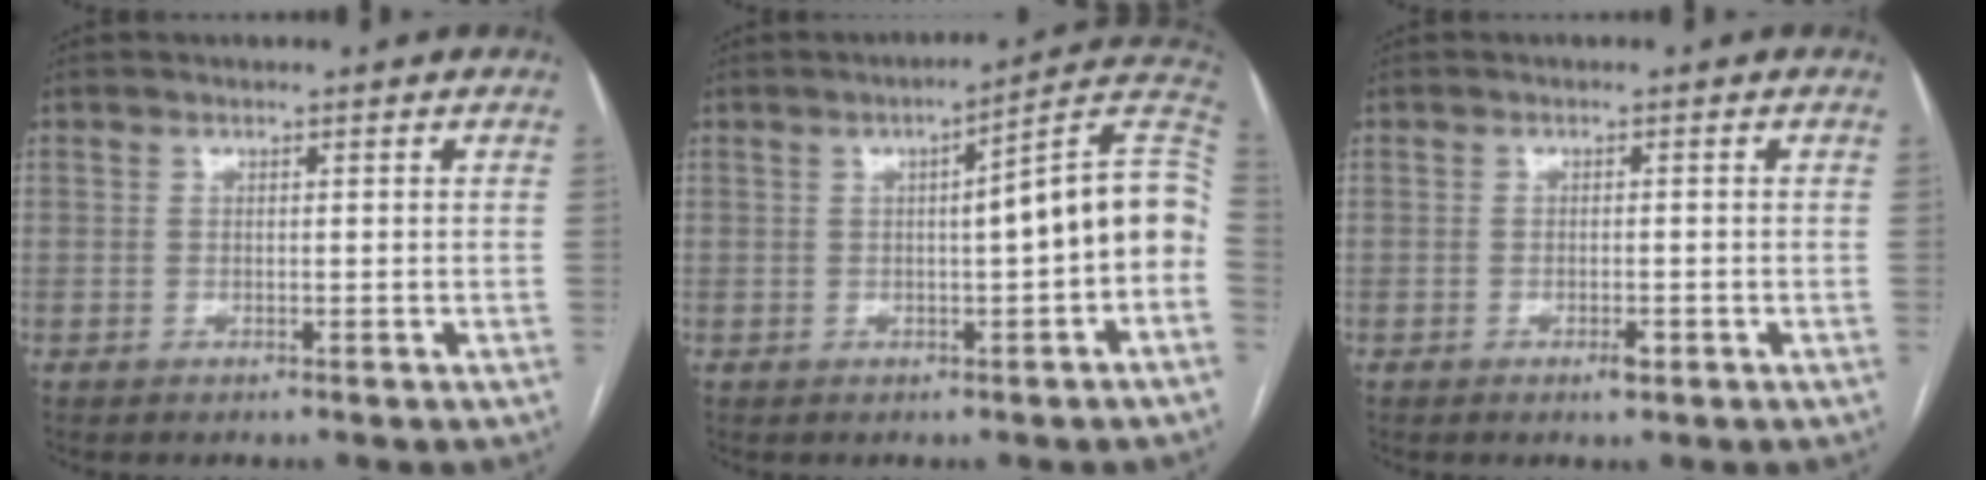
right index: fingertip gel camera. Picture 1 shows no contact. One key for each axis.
{"total": 11.6, "fx": -0.5, "fy": 0.8, "fz": 11.5, "tx": -0.146, "ty": 0.034, "tz": -0.013}
{"total": 1.8, "fx": -0.9, "fy": 0.4, "fz": 1.4, "tx": -0.024, "ty": -0.001, "tz": -0.013}